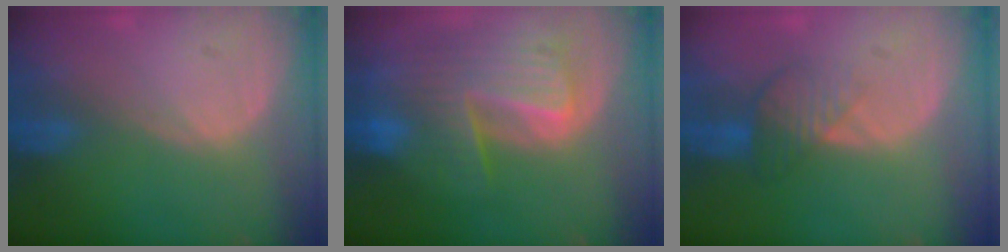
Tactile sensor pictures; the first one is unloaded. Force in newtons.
{"total": 10.0, "press": 8.7, "slide": 5.0}
{"total": 4.4, "press": 3.8, "slide": 2.3}